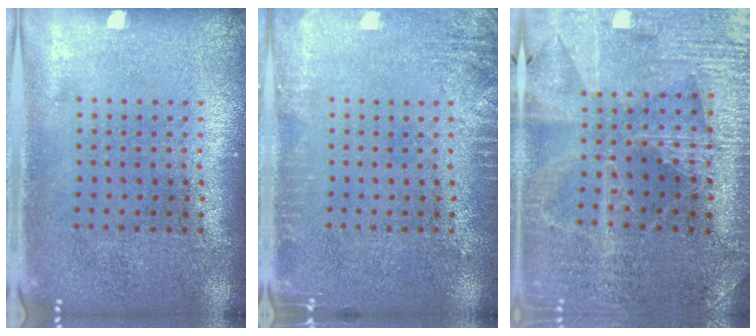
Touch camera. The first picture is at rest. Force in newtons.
{"total": 2.3, "press": 2.2, "slide": 0.2}
{"total": 3.0, "press": 2.9, "slide": 0.5}